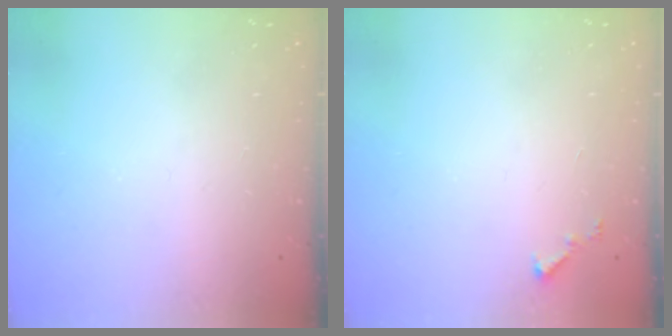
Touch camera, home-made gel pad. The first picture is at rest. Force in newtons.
{"total": 3.3, "press": 3.3, "slide": 0.3}